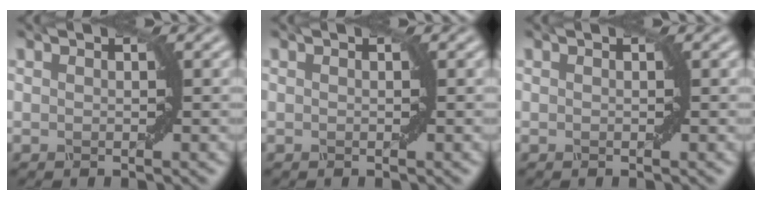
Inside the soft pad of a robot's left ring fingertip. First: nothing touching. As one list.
[{"total": 0.0}, {"total": 0.0}]